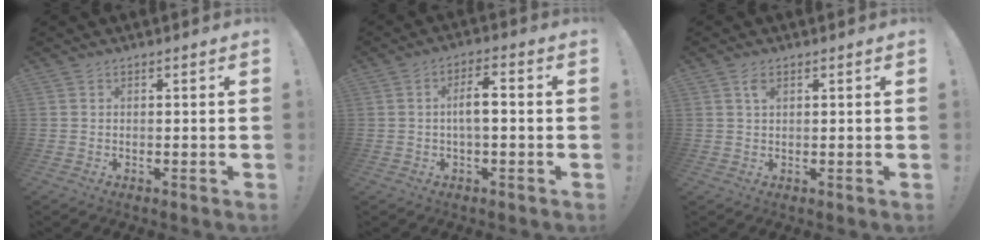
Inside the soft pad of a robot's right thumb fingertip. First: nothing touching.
{"total": 6.3, "force": [-0.5, 1.9, 6.0], "torque": [-0.110, 0.009, -0.013]}
{"total": 2.0, "force": [0.9, 0.9, 1.5], "torque": [-0.024, -0.003, 0.015]}